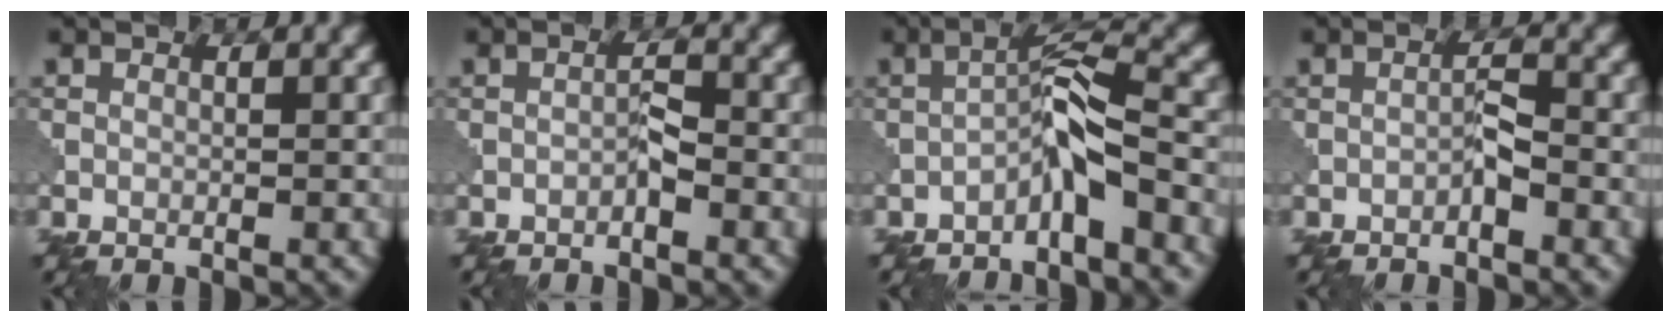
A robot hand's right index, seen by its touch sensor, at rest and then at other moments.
{"total": 1.3, "force": [-0.7, 0.3, 1.0], "torque": [-0.018, 0.005, -0.013]}
{"total": 4.1, "force": [-2.2, 0.7, 3.4], "torque": [-0.060, 0.019, -0.047]}
{"total": 1.4, "force": [-0.8, 0.3, 1.2], "torque": [-0.022, 0.007, -0.015]}